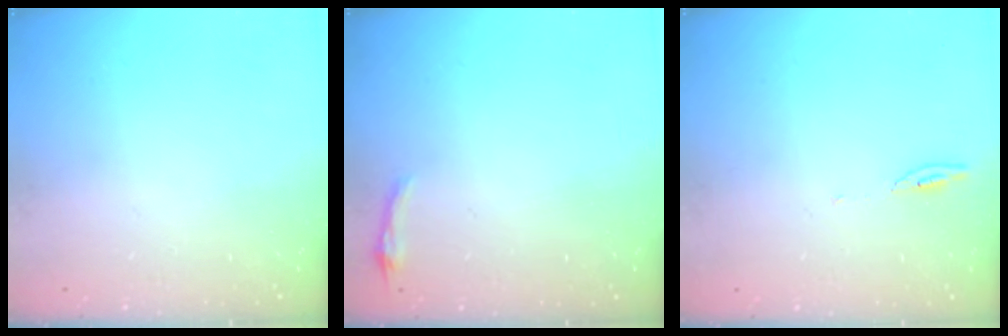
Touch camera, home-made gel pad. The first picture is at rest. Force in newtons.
{"total": 3.1, "press": 3.0, "slide": 0.7}
{"total": 3.8, "press": 3.7, "slide": 0.4}